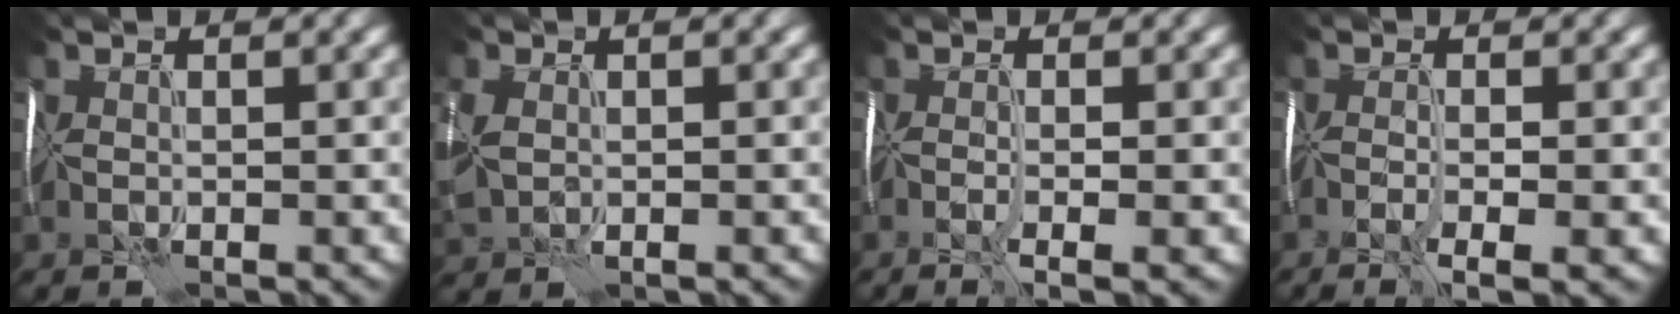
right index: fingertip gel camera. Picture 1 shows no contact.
{"total": 4.3, "force": [0.2, 2.9, 3.1], "torque": [-0.080, -0.005, 0.018]}
{"total": 3.4, "force": [-1.7, 0.8, 2.8], "torque": [-0.043, -0.004, -0.013]}
{"total": 4.8, "force": [-2.5, 1.3, 3.9], "torque": [-0.063, -0.010, -0.022]}